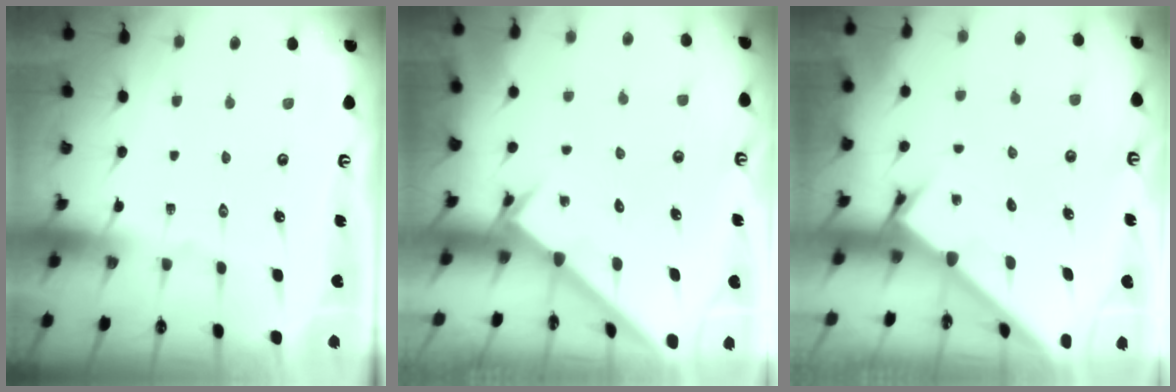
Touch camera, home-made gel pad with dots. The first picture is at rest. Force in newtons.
{"total": 2.1, "press": 2.1, "slide": 0.2}
{"total": 2.0, "press": 2.0, "slide": 0.2}